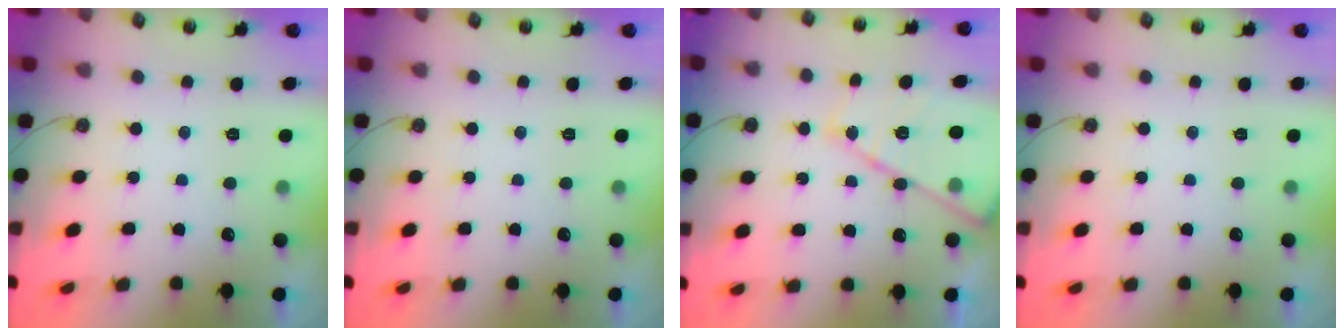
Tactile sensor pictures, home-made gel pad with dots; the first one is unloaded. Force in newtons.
{"total": 0.0}
{"total": 17.0, "press": 17.0, "slide": 1.5}
{"total": 0.0}